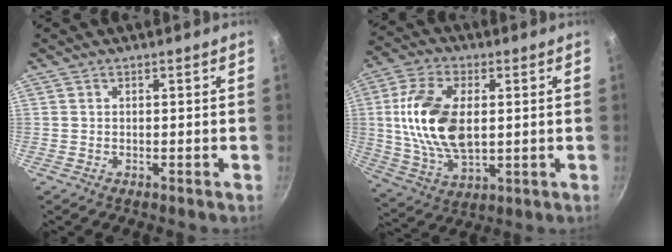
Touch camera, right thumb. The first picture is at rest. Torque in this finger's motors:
{"motor_torque": [2.23, 2.28, 1.83, -0.18, 0.57]}